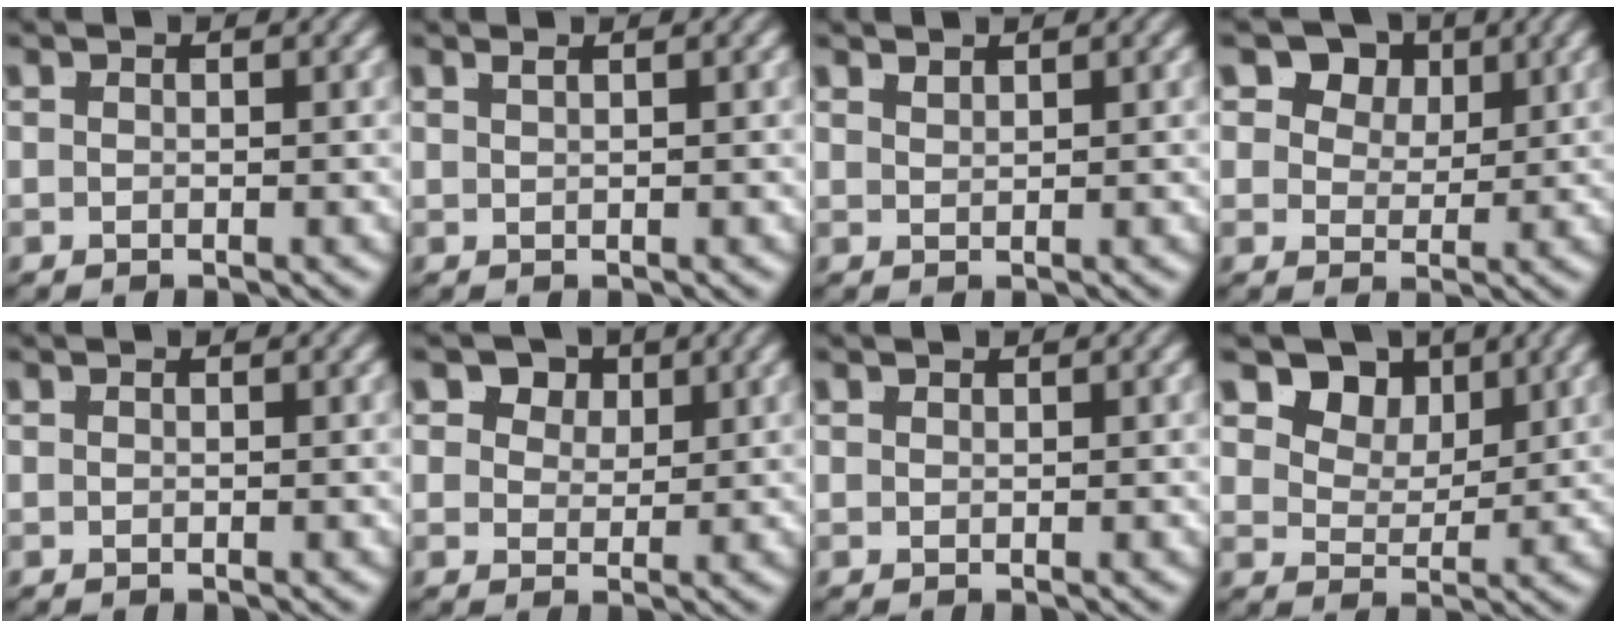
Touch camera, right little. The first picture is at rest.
{"total": 1.2, "force": [0.4, -1.1, 0.1], "torque": [0.008, 0.002, 0.013]}
{"total": 1.5, "force": [1.0, -1.1, -0.2], "torque": [0.016, 0.000, 0.027]}
{"total": 8.2, "force": [3.3, 6.2, 4.1], "torque": [-0.076, -0.003, 0.051]}
{"total": 0.0}
{"total": 5.9, "force": [2.6, 4.5, 2.8], "torque": [-0.054, -0.005, 0.043]}
{"total": 0.7, "force": [0.4, -0.6, -0.2], "torque": [0.013, 0.000, 0.010]}
{"total": 8.7, "force": [4.3, 6.3, 4.2], "torque": [-0.081, 0.004, 0.059]}